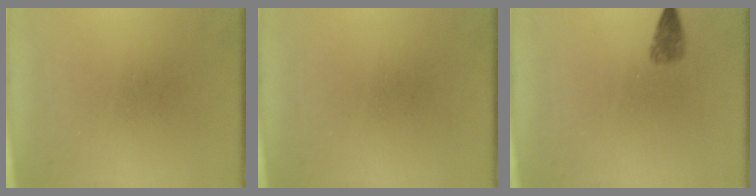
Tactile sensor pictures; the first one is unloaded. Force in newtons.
{"total": 0.0}
{"total": 1.8}